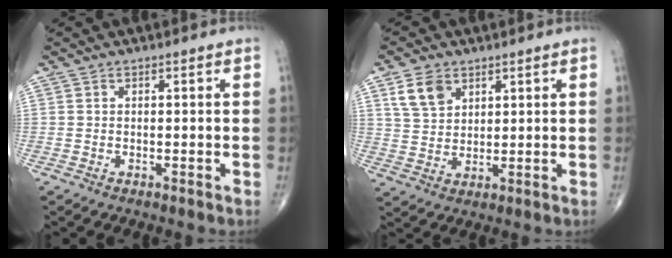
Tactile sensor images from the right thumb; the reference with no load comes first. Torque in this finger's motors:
{"motor_torque": [-0.68, 0.78, 0.21, 0.04, 0.23]}